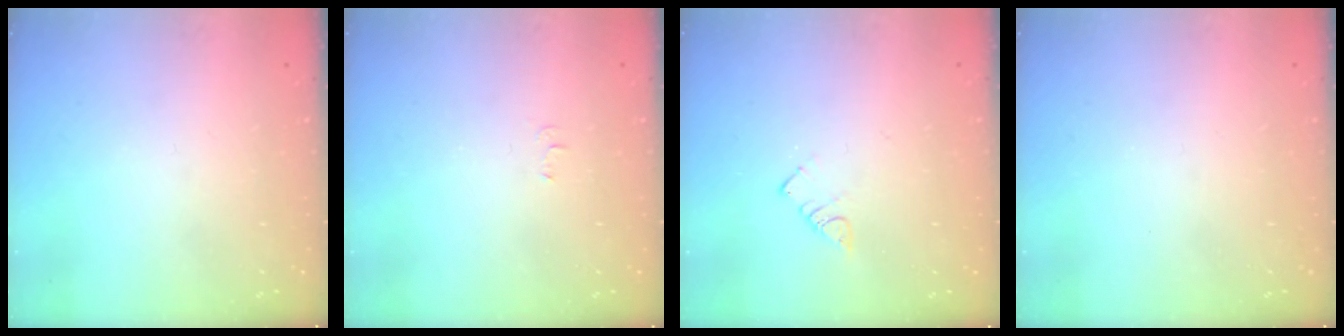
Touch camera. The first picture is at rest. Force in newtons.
{"total": 3.0, "press": 3.0, "slide": 0.5}
{"total": 3.1, "press": 3.1, "slide": 0.3}
{"total": 0.0}